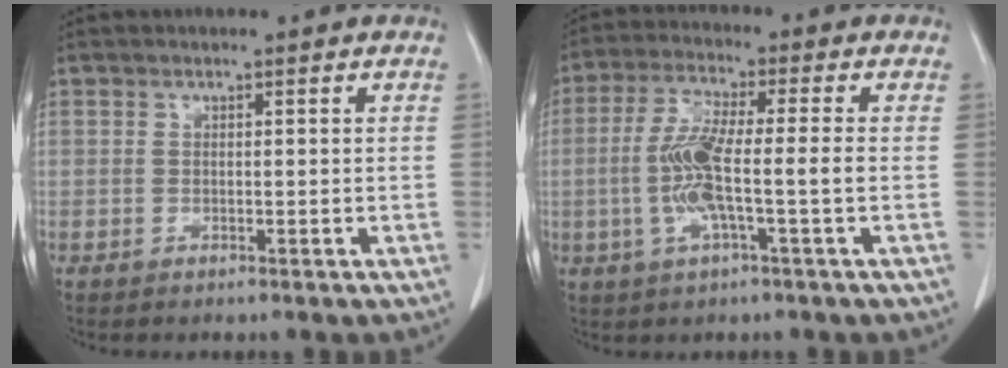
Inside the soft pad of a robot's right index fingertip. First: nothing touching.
{"total": 8.4, "force": [-1.4, 0.5, 8.3], "torque": [-0.170, 0.006, -0.029]}